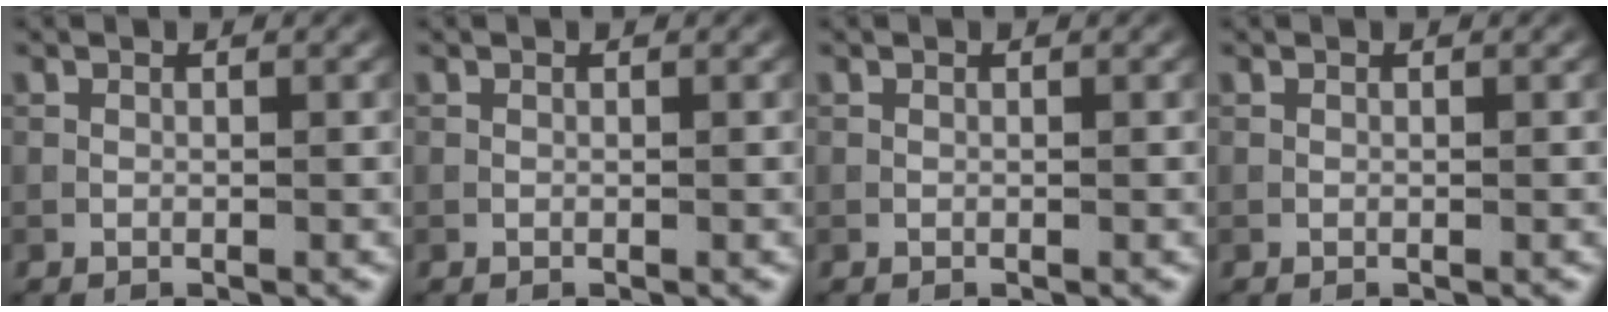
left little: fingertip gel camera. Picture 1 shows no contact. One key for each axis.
{"total": 0.0}
{"total": 0.0}
{"total": 0.0}